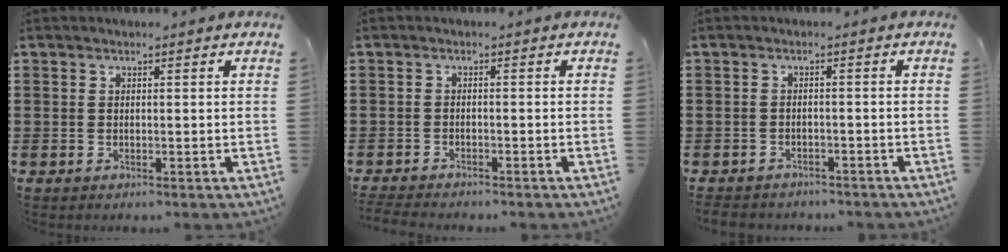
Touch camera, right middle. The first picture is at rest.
{"total": 1.8, "force": [-1.8, 0.1, 0.1], "torque": [-0.014, -0.003, -0.041]}
{"total": 1.9, "force": [-1.8, 0.3, -0.1], "torque": [-0.004, 0.000, -0.042]}